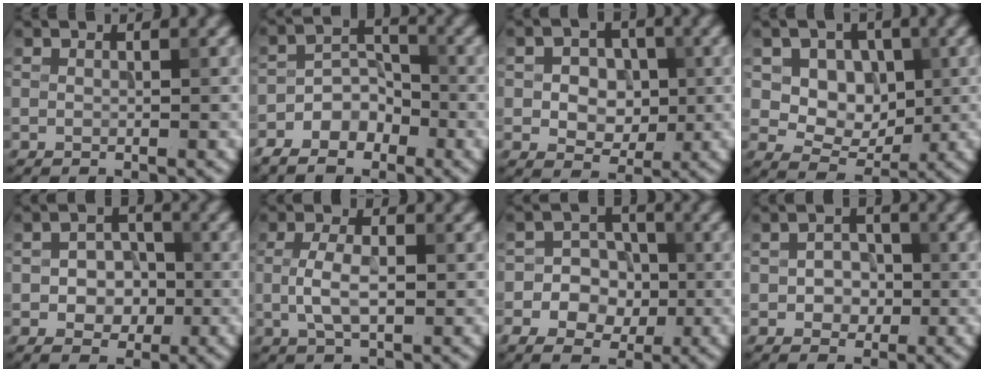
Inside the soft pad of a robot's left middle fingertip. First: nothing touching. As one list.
[{"total": 5.0, "force": [-3.3, 3.0, 2.1], "torque": [-0.028, 0.008, -0.061]}, {"total": 4.1, "force": [0.0, 3.2, 2.5], "torque": [-0.033, -0.001, -0.010]}, {"total": 5.9, "force": [1.5, 4.6, 3.5], "torque": [-0.061, -0.008, 0.027]}, {"total": 3.6, "force": [-0.7, 2.8, 2.2], "torque": [-0.025, 0.000, -0.016]}, {"total": 3.7, "force": [-0.3, 1.6, 3.3], "torque": [-0.071, 0.001, -0.006]}, {"total": 6.5, "force": [-1.7, 5.7, 2.7], "torque": [-0.029, 0.016, -0.053]}, {"total": 2.6, "force": [-0.4, 2.1, 1.4], "torque": [-0.017, 0.001, -0.011]}]